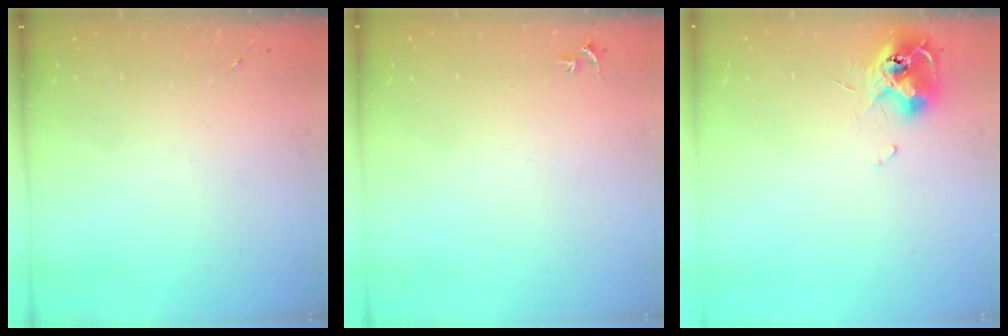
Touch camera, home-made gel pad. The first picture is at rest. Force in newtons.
{"total": 2.7, "press": 2.7, "slide": 0.3}
{"total": 12.0, "press": 11.9, "slide": 1.2}